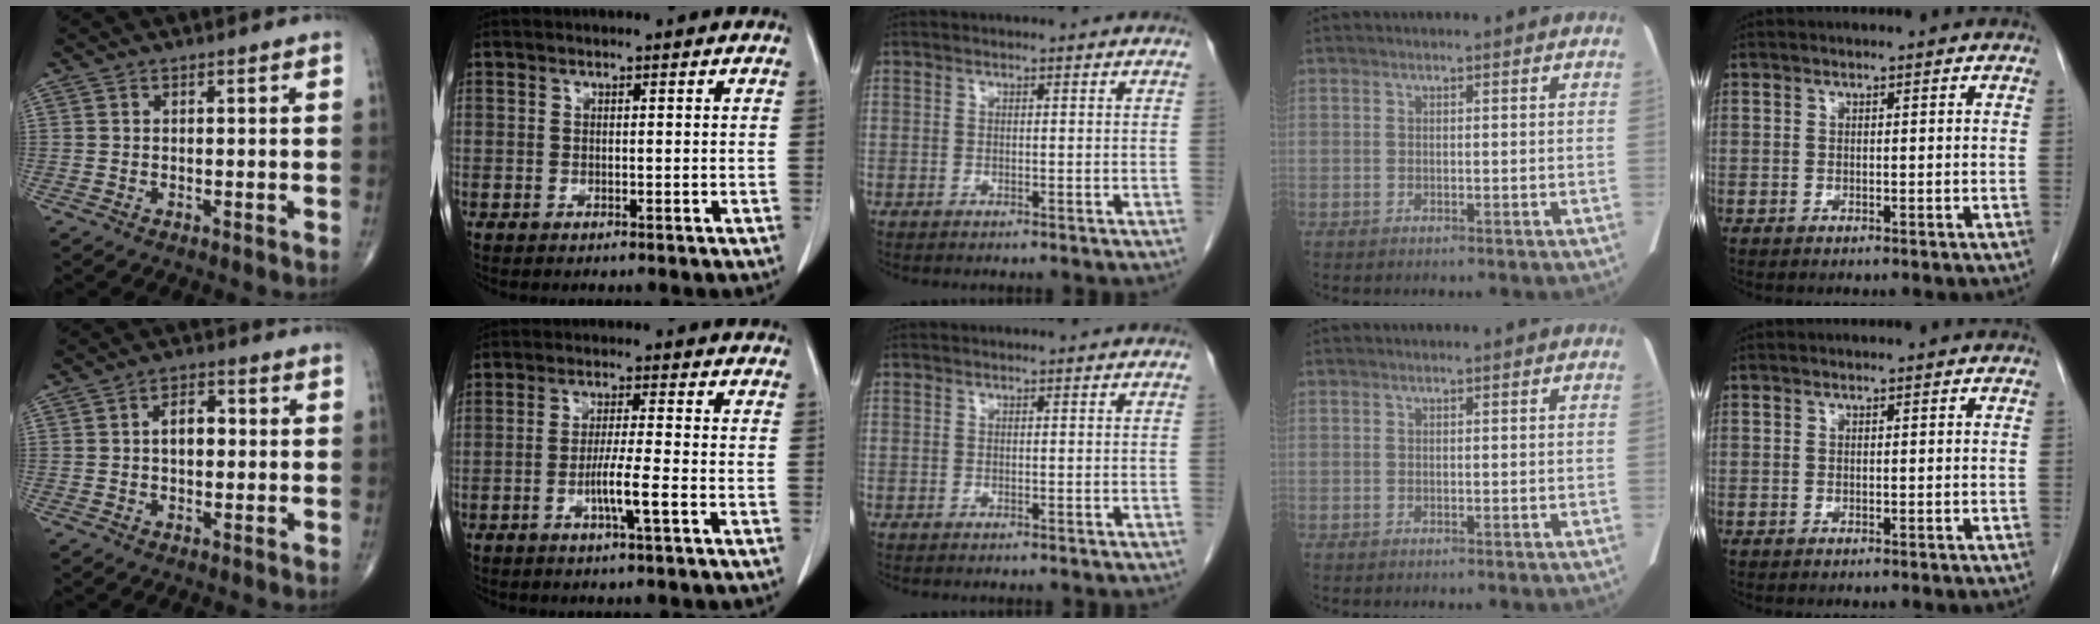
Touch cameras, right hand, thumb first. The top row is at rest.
{"thumb": {"total": 4.8, "force": [0.3, 3.0, 3.7], "torque": [-0.050, 0.013, -0.002]}, "index": {"total": 5.1, "force": [-1.9, -0.4, 4.7], "torque": [-0.084, -0.006, -0.036]}}